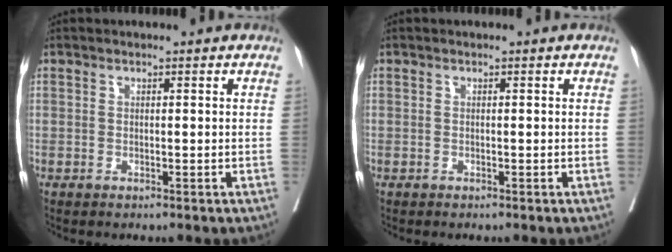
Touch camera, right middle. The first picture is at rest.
{"total": 0.0}